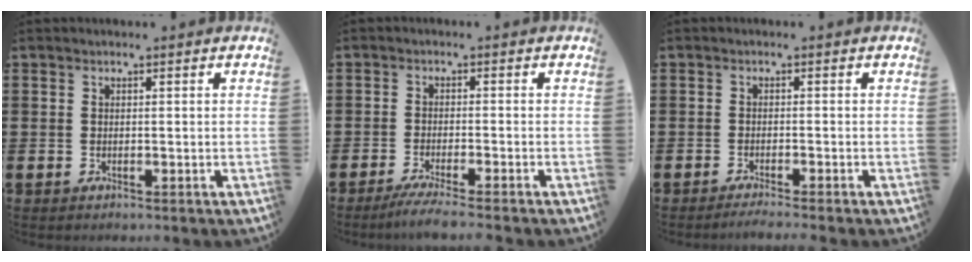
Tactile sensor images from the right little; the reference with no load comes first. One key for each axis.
{"total": 2.7, "fx": -2.0, "fy": -0.2, "fz": 1.7, "tx": -0.026, "ty": -0.004, "tz": -0.037}
{"total": 1.1, "fx": -0.9, "fy": -0.2, "fz": 0.5, "tx": -0.007, "ty": -0.002, "tz": -0.018}